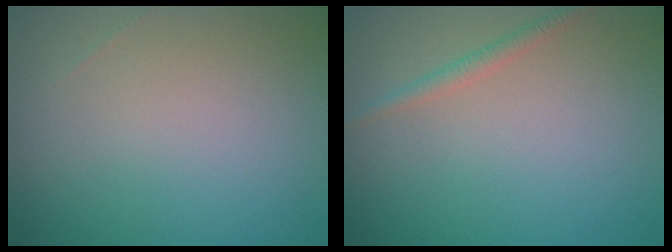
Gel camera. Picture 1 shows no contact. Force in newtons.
{"total": 1.1, "press": 1.1, "slide": 0.0}